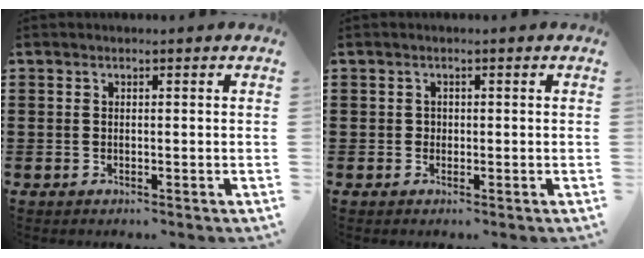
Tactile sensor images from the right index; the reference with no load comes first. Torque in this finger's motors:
{"motor_torque": [-0.01, 0.08, 0.00, -0.01]}